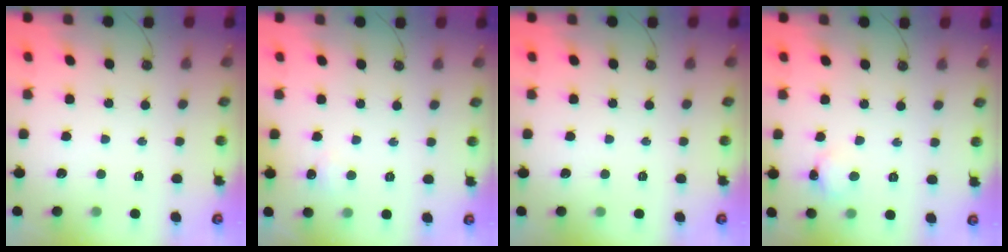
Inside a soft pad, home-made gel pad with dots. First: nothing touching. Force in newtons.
{"total": 3.9, "press": 3.9, "slide": 0.6}
{"total": 0.0}
{"total": 3.0, "press": 3.0, "slide": 0.4}